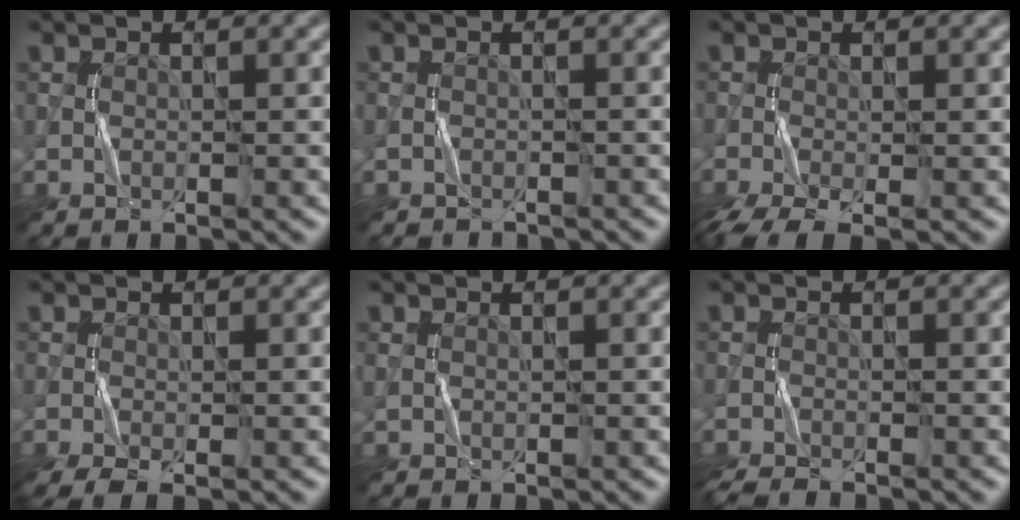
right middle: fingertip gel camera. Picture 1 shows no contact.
{"total": 1.5, "force": [-1.5, 0.2, -0.2], "torque": [0.008, -0.003, -0.023]}
{"total": 4.0, "force": [-2.7, 1.2, 2.7], "torque": [-0.057, -0.011, -0.055]}
{"total": 2.6, "force": [-1.6, 0.7, 2.0], "torque": [-0.044, -0.009, -0.031]}
{"total": 0.0}
{"total": 2.3, "force": [-2.1, 0.1, 0.7], "torque": [-0.026, -0.005, -0.043]}